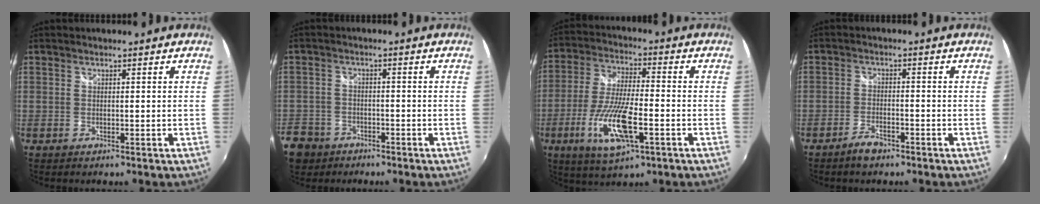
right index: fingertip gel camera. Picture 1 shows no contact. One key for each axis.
{"total": 8.9, "fx": -4.7, "fy": 7.2, "fz": 2.5, "tx": -0.090, "ty": 0.016, "tz": -0.075}
{"total": 13.9, "fx": -5.2, "fy": 4.1, "fz": 12.2, "tx": -0.255, "ty": -0.016, "tz": -0.096}
{"total": 3.6, "fx": -2.8, "fy": 1.3, "fz": 1.9, "tx": -0.051, "ty": -0.001, "tz": -0.053}